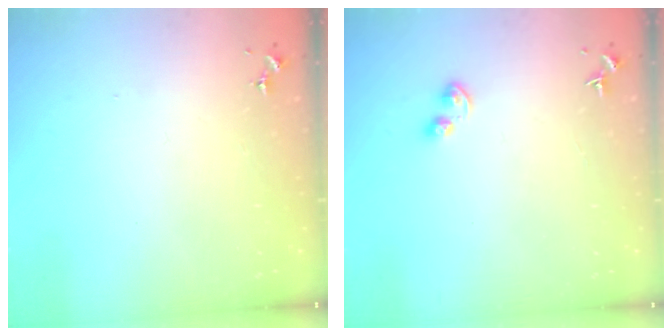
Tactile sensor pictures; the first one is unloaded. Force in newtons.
{"total": 4.2, "press": 4.1, "slide": 0.8}